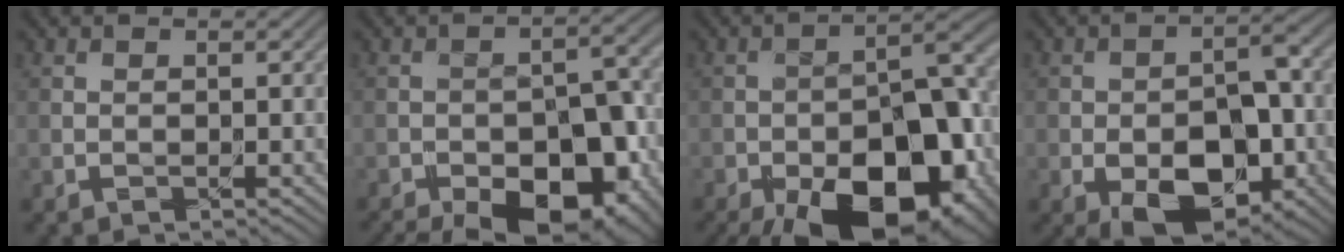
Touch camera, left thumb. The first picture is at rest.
{"total": 16.4, "force": [-9.8, 8.3, 10.2], "torque": [-0.092, -0.009, -0.135]}
{"total": 20.7, "force": [-11.8, 10.5, 13.4], "torque": [-0.173, -0.028, -0.162]}
{"total": 12.0, "force": [-5.4, 6.4, 8.6], "torque": [-0.117, -0.014, -0.090]}